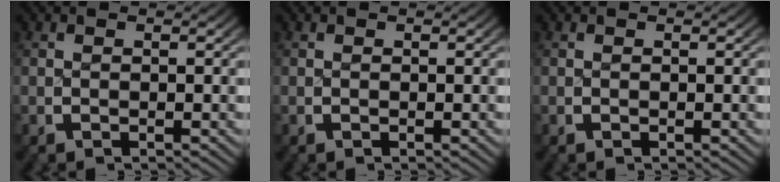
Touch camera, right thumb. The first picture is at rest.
{"total": 0.0}
{"total": 0.0}